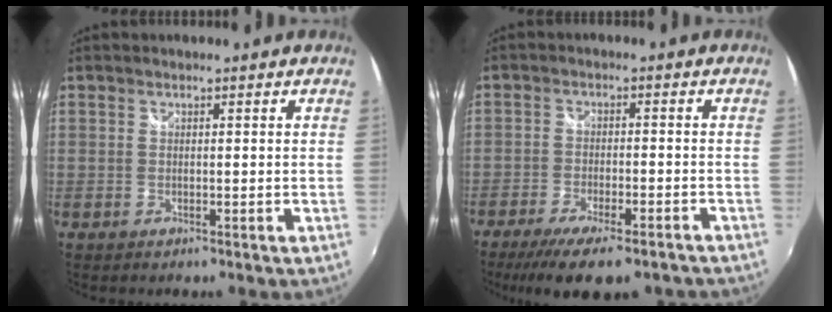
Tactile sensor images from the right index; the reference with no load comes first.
{"total": 15.3, "force": [-11.8, 4.3, 8.7], "torque": [-0.178, -0.044, -0.175]}